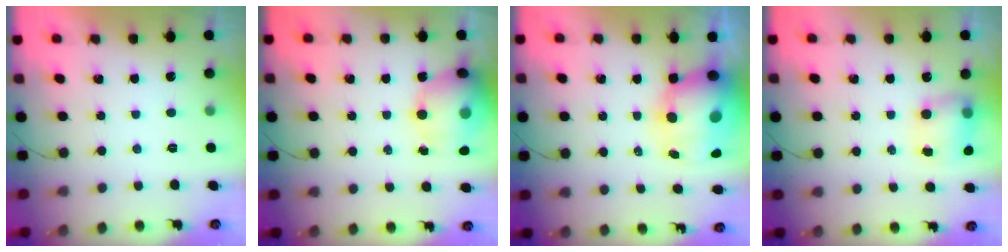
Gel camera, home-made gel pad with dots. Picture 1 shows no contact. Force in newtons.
{"total": 17.2, "press": 16.8, "slide": 3.9}
{"total": 15.1, "press": 14.6, "slide": 3.7}
{"total": 8.4, "press": 8.4, "slide": 1.1}